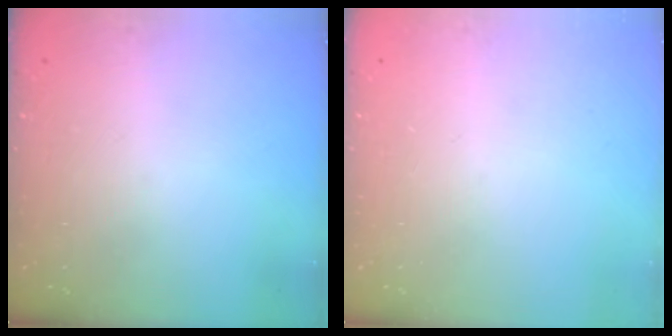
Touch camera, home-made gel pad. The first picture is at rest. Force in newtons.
{"total": 0.0}